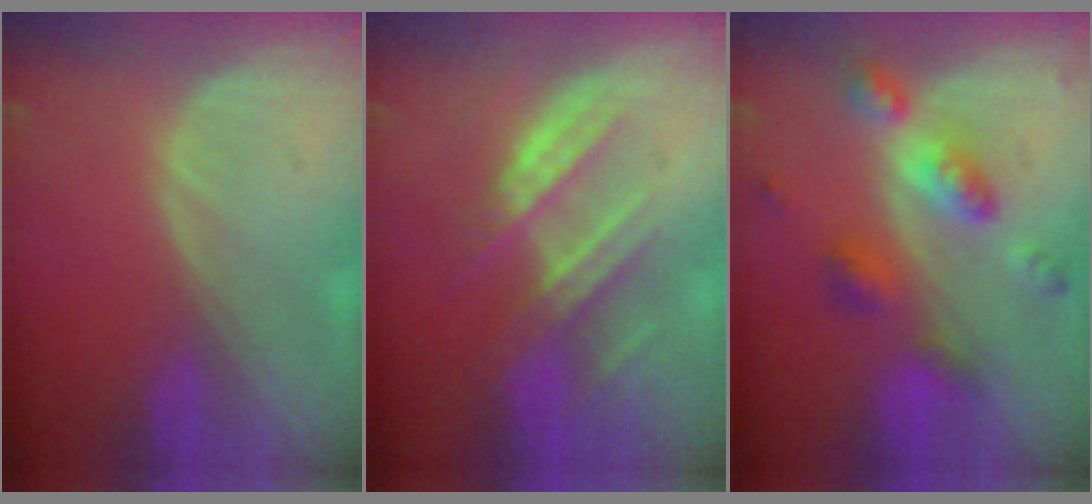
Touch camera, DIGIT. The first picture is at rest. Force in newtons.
{"total": 8.2, "press": 7.6, "slide": 3.1}
{"total": 7.4, "press": 7.3, "slide": 0.5}